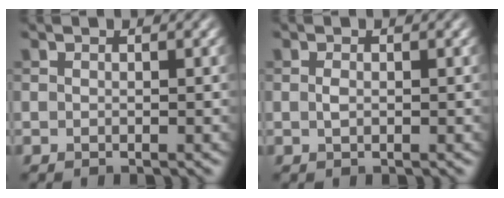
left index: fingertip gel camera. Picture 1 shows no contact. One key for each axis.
{"total": 0.7, "fx": 0.0, "fy": 0.3, "fz": 0.6, "tx": -0.015, "ty": -0.001, "tz": 0.000}